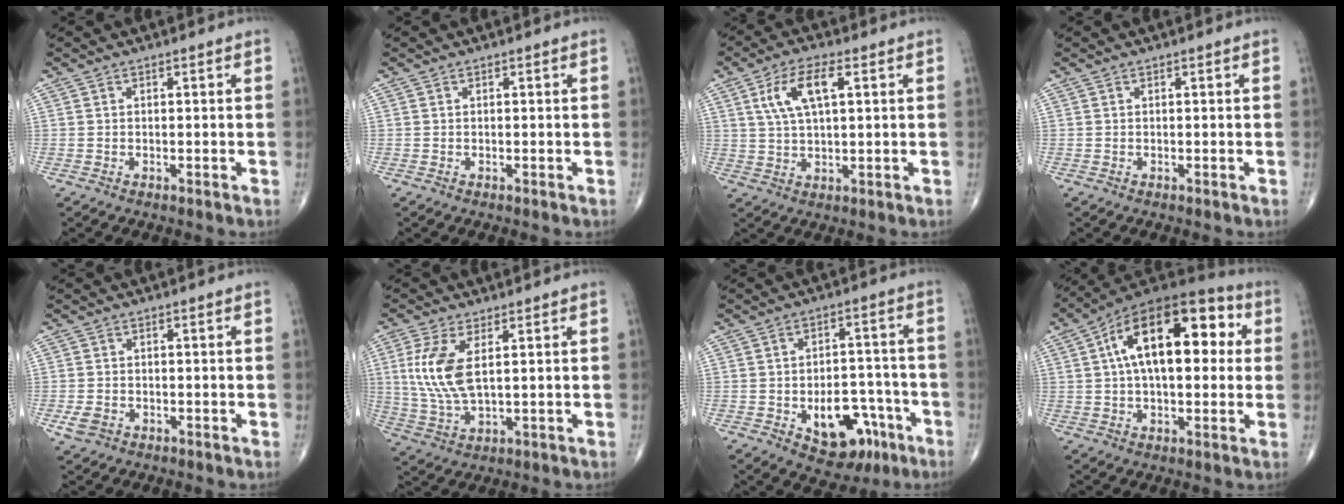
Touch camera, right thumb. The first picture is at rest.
{"total": 0.0}
{"total": 8.8, "force": [2.9, 3.5, 7.5], "torque": [-0.148, 0.004, 0.056]}
{"total": 0.0}
{"total": 3.1, "force": [-1.3, 2.3, 1.7], "torque": [-0.034, 0.002, -0.019]}
{"total": 10.0, "force": [2.2, 4.4, 8.8], "torque": [-0.203, -0.008, 0.051]}
{"total": 12.9, "force": [-5.5, 8.0, 8.5], "torque": [-0.079, 0.042, -0.066]}
{"total": 20.8, "force": [4.3, 10.6, 17.4], "torque": [-0.254, 0.032, 0.055]}